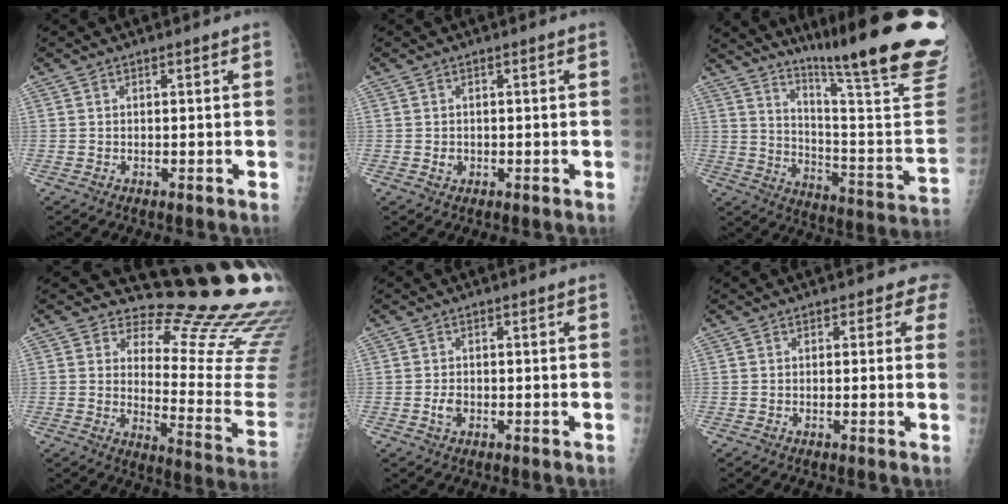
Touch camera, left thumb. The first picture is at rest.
{"total": 1.3, "force": [-0.4, 1.1, 0.5], "torque": [-0.001, 0.002, -0.003]}
{"total": 27.9, "force": [19.8, 1.7, 19.6], "torque": [-0.260, -0.142, 0.280]}
{"total": 20.2, "force": [18.1, 4.7, 7.6], "torque": [-0.051, -0.196, 0.211]}
{"total": 2.1, "force": [-0.8, 1.5, 1.3], "torque": [-0.019, 0.004, -0.014]}
{"total": 2.8, "force": [1.5, 1.9, 1.4], "torque": [0.012, -0.004, -0.003]}